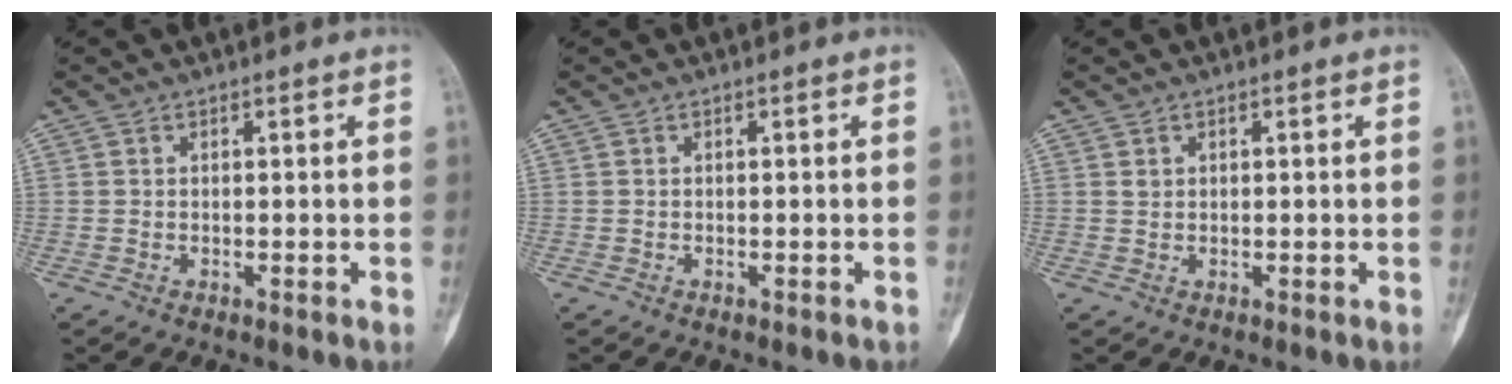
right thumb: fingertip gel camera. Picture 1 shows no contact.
{"total": 0.0}
{"total": 0.8, "force": [0.4, 0.6, 0.2], "torque": [0.003, -0.001, 0.008]}